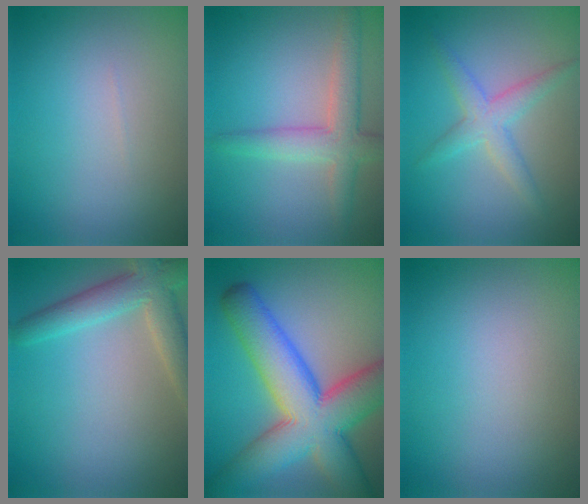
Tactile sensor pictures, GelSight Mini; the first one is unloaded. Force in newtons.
{"total": 3.9, "press": 3.9, "slide": 0.2}
{"total": 2.8, "press": 2.8, "slide": 0.1}
{"total": 4.7, "press": 4.7, "slide": 0.4}
{"total": 12.2, "press": 12.2, "slide": 0.5}
{"total": 0.0}